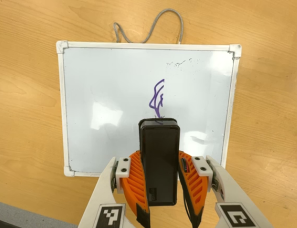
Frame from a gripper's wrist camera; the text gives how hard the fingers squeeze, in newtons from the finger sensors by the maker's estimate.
{"total": 7.7, "left": 6.4, "right": 9.0}